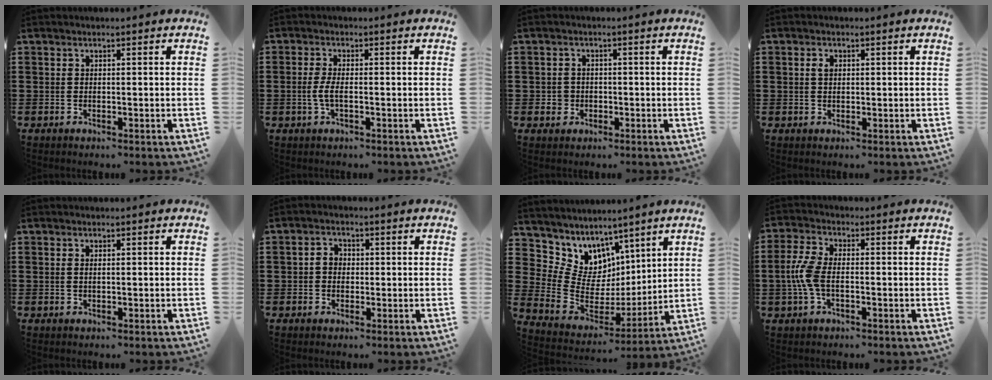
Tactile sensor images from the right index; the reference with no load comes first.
{"total": 3.0, "force": [-0.7, 0.7, 2.8], "torque": [-0.072, -0.007, -0.022]}
{"total": 1.9, "force": [-0.6, 1.8, 0.3], "torque": [-0.013, 0.004, -0.014]}
{"total": 1.3, "force": [0.4, 0.8, 1.0], "torque": [-0.021, 0.006, 0.006]}
{"total": 0.6, "force": [0.1, 0.2, 0.5], "torque": [-0.012, -0.001, 0.003]}
{"total": 2.2, "force": [-0.2, 1.9, 1.2], "torque": [-0.028, 0.008, -0.006]}
{"total": 7.3, "force": [5.1, 5.2, -0.2], "torque": [-0.056, -0.065, 0.096]}
{"total": 6.3, "force": [-0.9, 2.9, 5.5], "torque": [-0.139, -0.008, -0.025]}